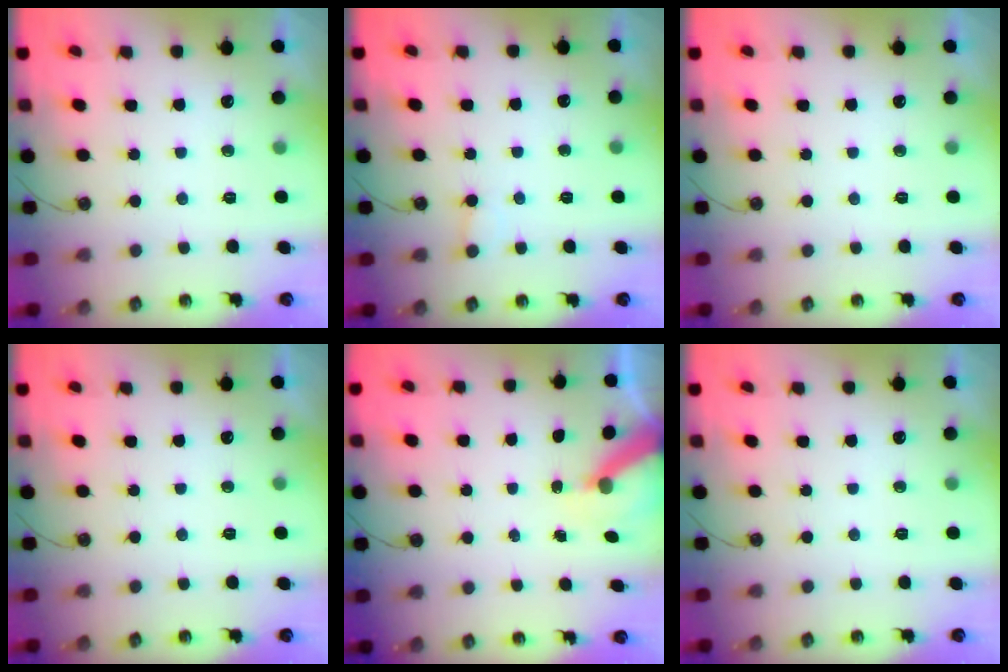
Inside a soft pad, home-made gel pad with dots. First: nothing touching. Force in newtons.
{"total": 5.2, "press": 5.2, "slide": 0.7}
{"total": 0.0}
{"total": 0.0}
{"total": 6.5, "press": 6.5, "slide": 0.6}
{"total": 0.0}